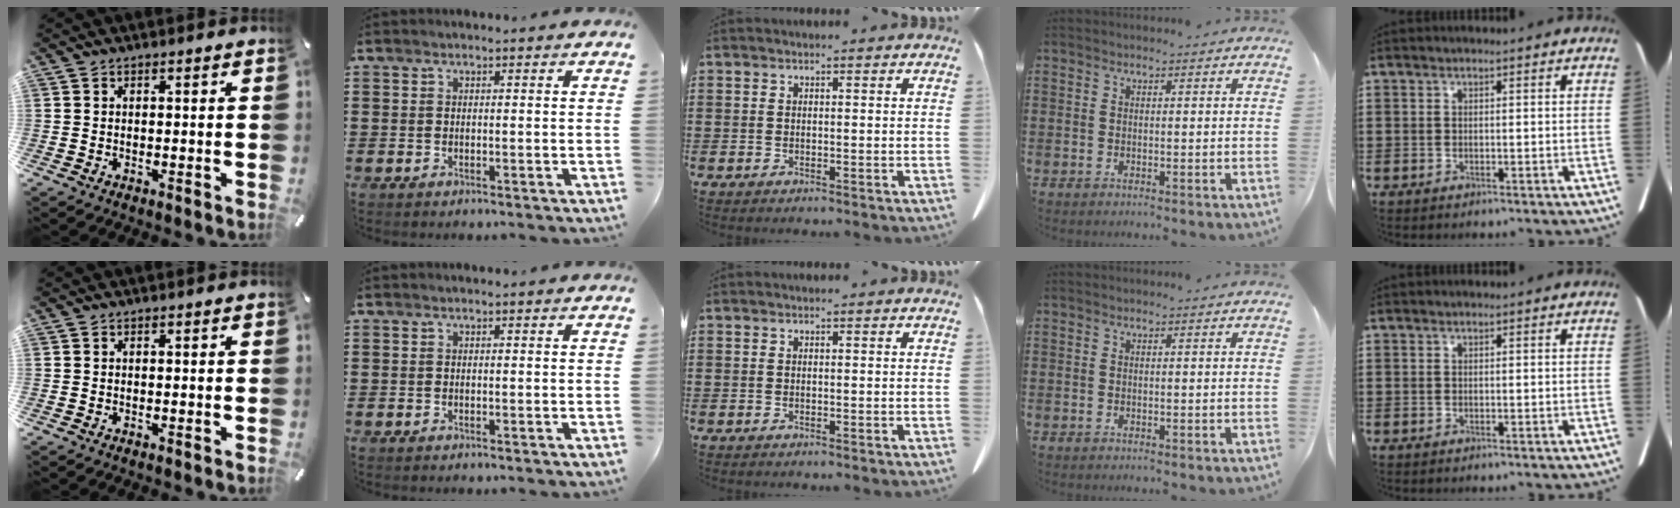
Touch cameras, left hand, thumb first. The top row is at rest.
{}